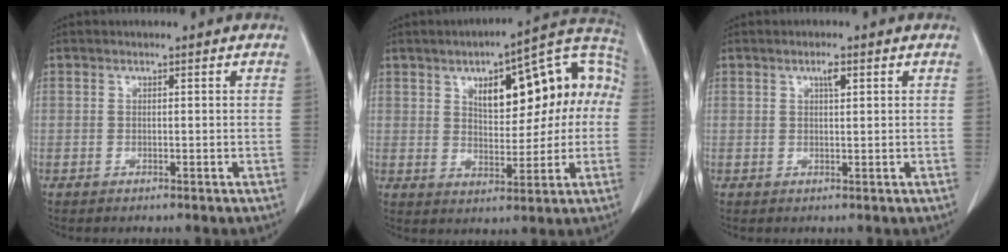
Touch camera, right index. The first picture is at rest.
{"total": 16.8, "force": [3.4, 7.1, 14.9], "torque": [-0.198, 0.045, 0.048]}
{"total": 1.6, "force": [0.8, 0.4, 1.4], "torque": [-0.025, 0.001, 0.013]}